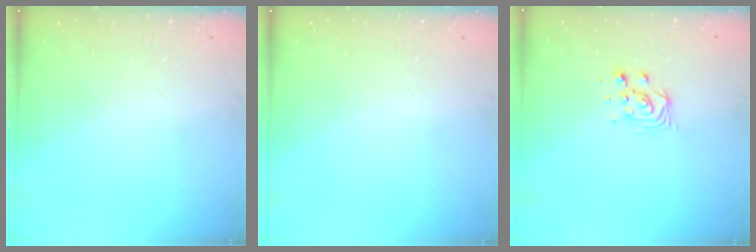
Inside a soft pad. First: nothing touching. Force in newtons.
{"total": 0.0}
{"total": 5.2, "press": 5.2, "slide": 0.3}